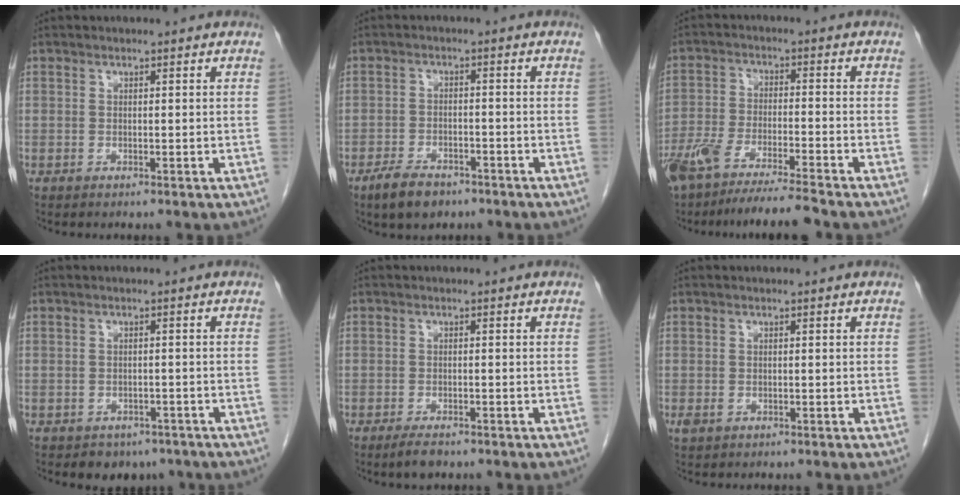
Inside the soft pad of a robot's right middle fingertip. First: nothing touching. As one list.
[{"total": 5.5, "force": [-3.9, 2.5, 2.8], "torque": [-0.060, -0.003, -0.064]}, {"total": 12.6, "force": [-10.6, 0.3, 6.9], "torque": [-0.119, -0.025, -0.179]}, {"total": 4.0, "force": [-2.9, 2.6, 0.7], "torque": [-0.004, 0.008, -0.034]}, {"total": 2.6, "force": [-1.9, 0.9, 1.6], "torque": [-0.034, -0.004, -0.029]}, {"total": 1.2, "force": [-0.4, 0.9, 0.7], "torque": [-0.016, 0.000, -0.002]}]